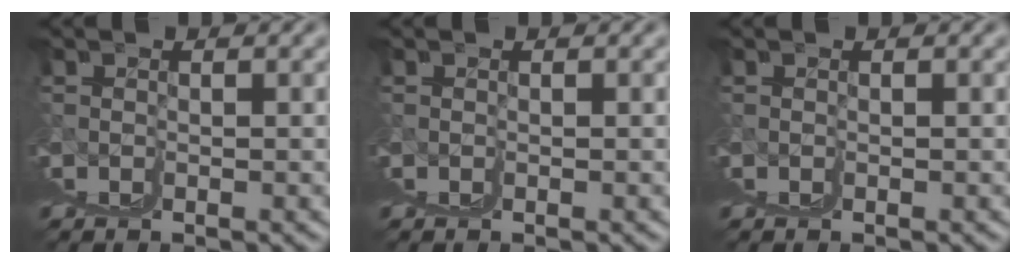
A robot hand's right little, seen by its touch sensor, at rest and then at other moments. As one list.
[{"total": 0.0}, {"total": 0.0}]